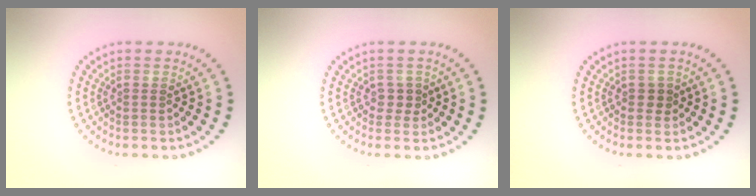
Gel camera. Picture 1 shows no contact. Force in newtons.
{"total": 1.2, "press": 1.0, "slide": 0.7}
{"total": 0.8, "press": 0.7, "slide": 0.4}